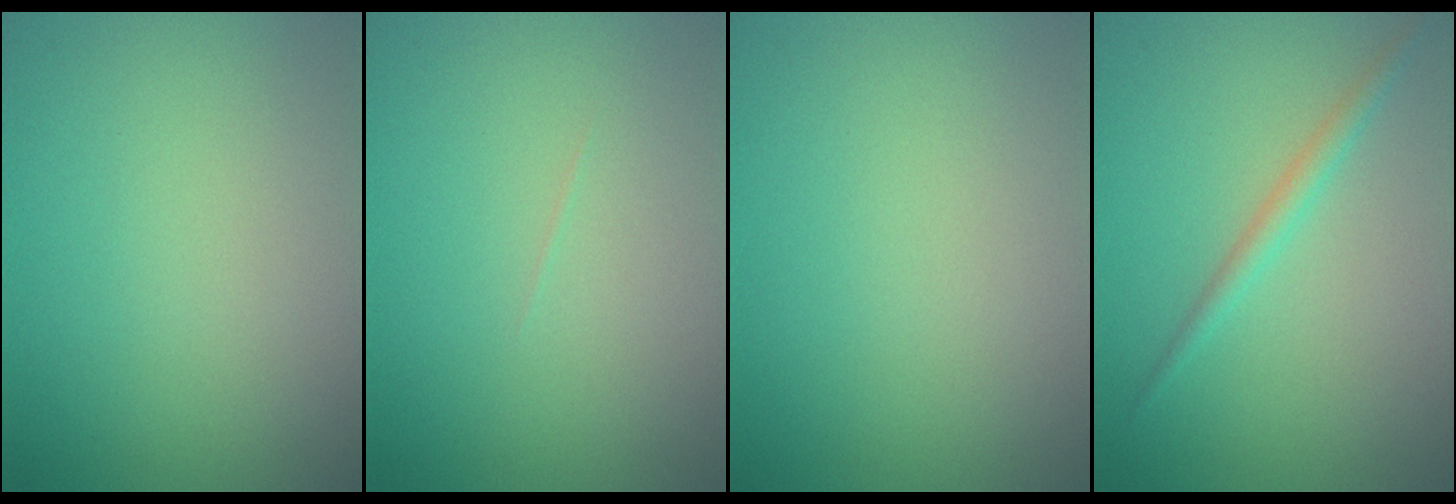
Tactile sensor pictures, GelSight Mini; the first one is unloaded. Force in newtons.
{"total": 0.0}
{"total": 0.0}
{"total": 1.5, "press": 1.5, "slide": 0.1}